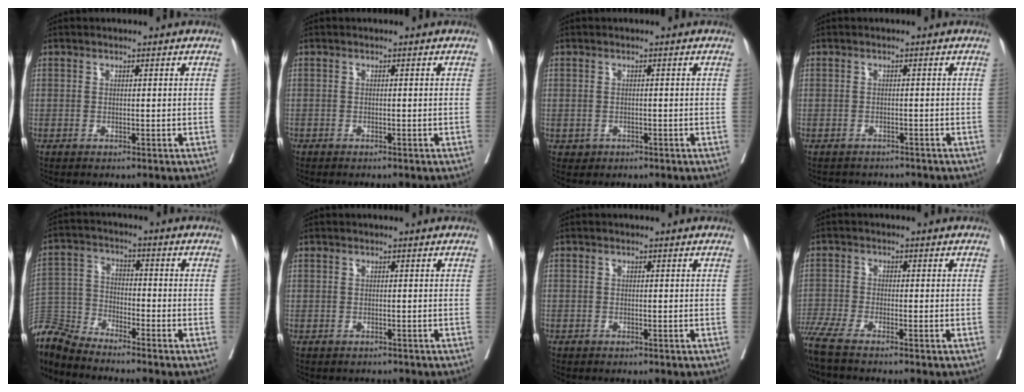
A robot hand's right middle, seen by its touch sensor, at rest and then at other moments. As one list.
[{"total": 0.6, "force": [-0.5, 0.1, 0.1], "torque": [-0.002, -0.001, -0.013]}, {"total": 1.2, "force": [-0.5, 1.1, 0.2], "torque": [-0.004, 0.002, -0.003]}, {"total": 3.5, "force": [-3.2, 1.4, -0.1], "torque": [-0.001, -0.001, -0.043]}, {"total": 8.3, "force": [-8.2, 0.0, 0.9], "torque": [-0.026, 0.001, -0.167]}, {"total": 1.1, "force": [-0.9, 0.5, -0.1], "torque": [-0.007, -0.001, -0.013]}, {"total": 0.5, "force": [-0.3, 0.4, 0.0], "torque": [-0.006, 0.003, -0.007]}, {"total": 7.0, "force": [-5.9, -0.4, 3.8], "torque": [-0.078, -0.014, -0.109]}]